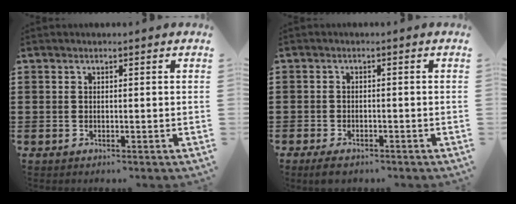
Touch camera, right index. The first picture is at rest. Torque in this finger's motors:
{"motor_torque": [-0.11, 0.47, 0.21, 0.04]}